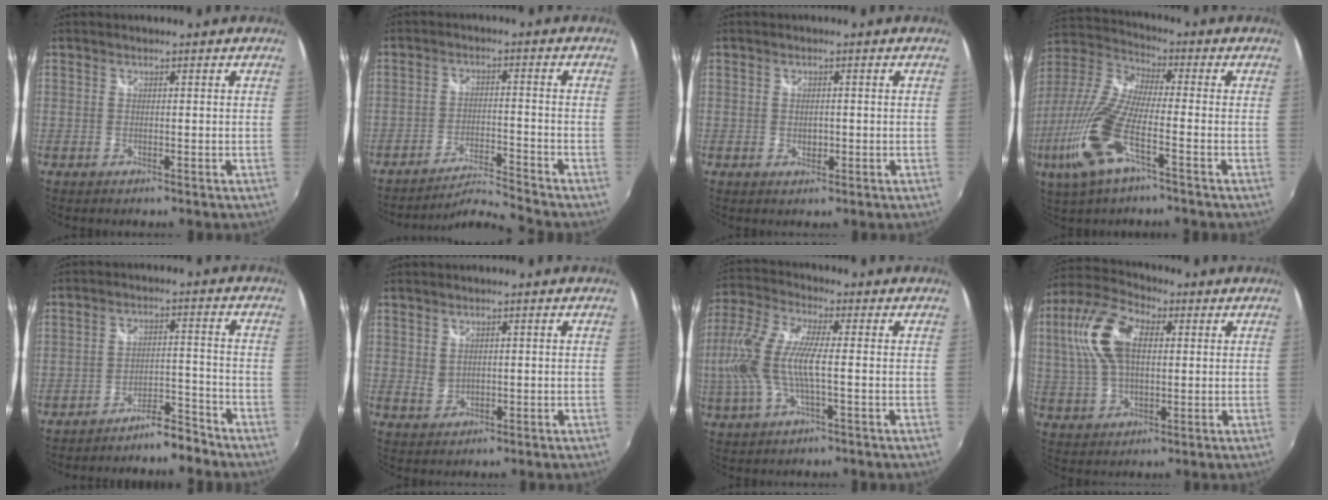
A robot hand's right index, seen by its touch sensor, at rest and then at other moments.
{"total": 6.1, "force": [-5.8, -2.0, 0.1], "torque": [-0.025, 0.014, -0.109]}
{"total": 1.8, "force": [-0.1, 1.4, 1.2], "torque": [-0.018, -0.001, -0.002]}
{"total": 16.9, "force": [-6.9, 4.4, 14.8], "torque": [-0.331, -0.020, -0.144]}
{"total": 5.7, "force": [-5.4, 1.0, 1.8], "torque": [-0.038, 0.016, -0.082]}
{"total": 2.2, "force": [0.9, 1.7, 1.1], "torque": [-0.017, -0.001, 0.019]}
{"total": 14.1, "force": [-1.0, 3.6, 13.6], "torque": [-0.272, 0.000, -0.023]}
{"total": 14.4, "force": [3.4, 8.0, 11.5], "torque": [-0.244, 0.029, 0.058]}